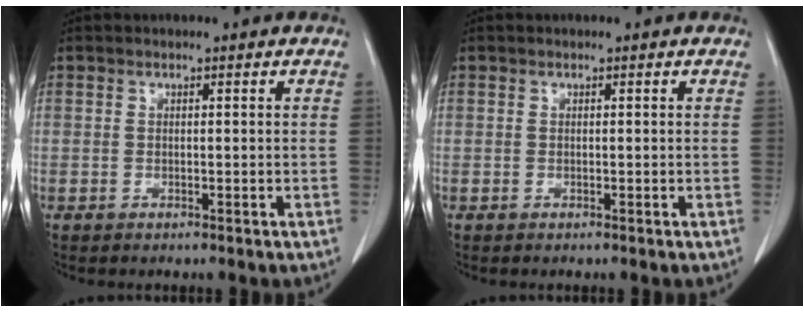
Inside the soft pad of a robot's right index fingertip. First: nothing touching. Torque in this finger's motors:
{"motor_torque": [0.00, 0.00, 0.00, 0.00]}